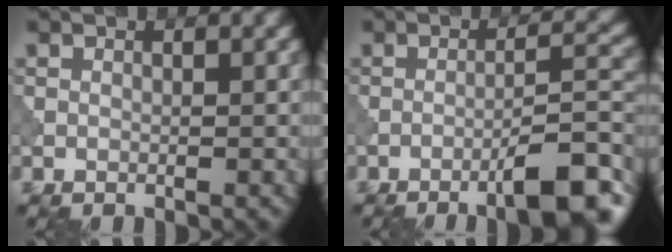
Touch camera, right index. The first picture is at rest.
{"total": 7.5, "force": [-4.6, 1.4, 5.7], "torque": [-0.077, 0.017, -0.070]}